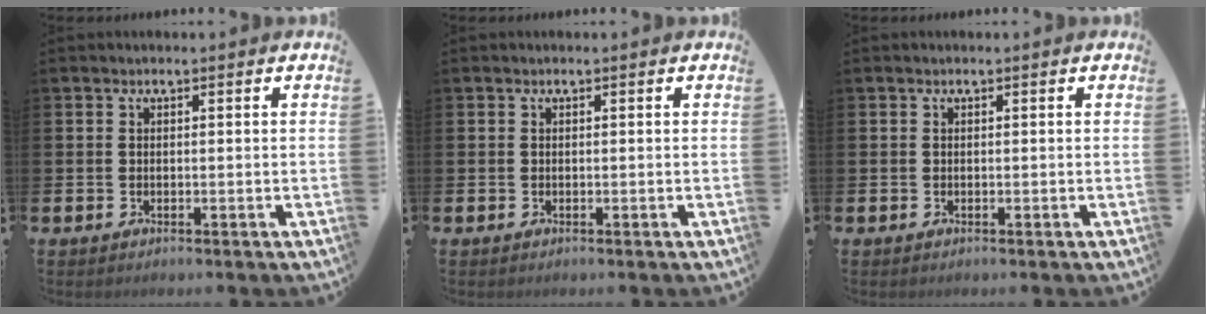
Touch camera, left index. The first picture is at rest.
{"total": 0.0}
{"total": 0.0}